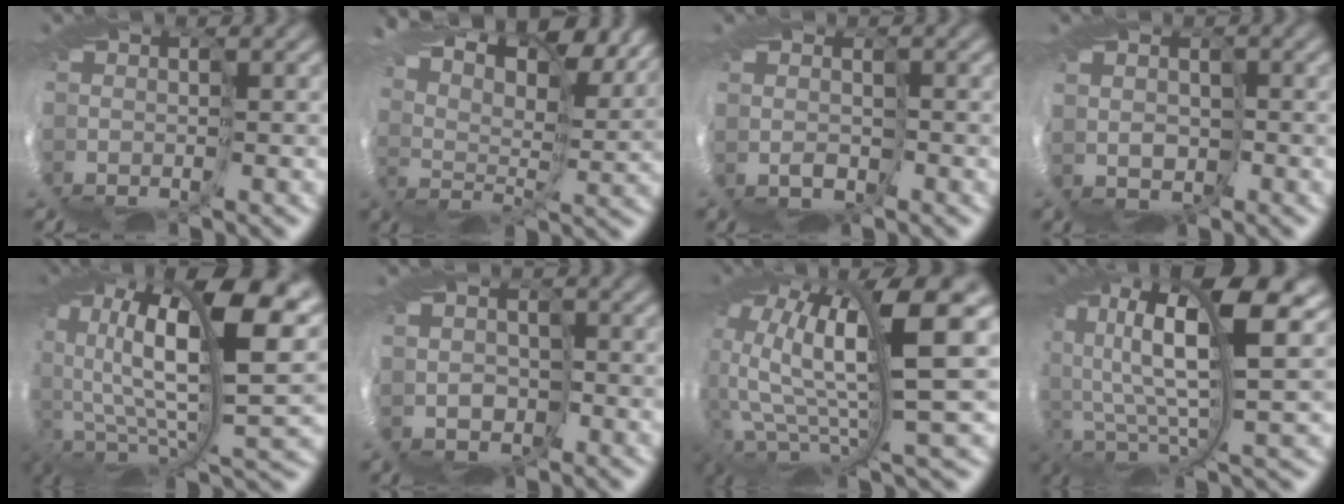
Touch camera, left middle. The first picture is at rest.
{"total": 13.8, "force": [12.0, 2.2, 6.5], "torque": [-0.147, 0.043, 0.167]}
{"total": 2.1, "force": [1.7, -0.5, -1.2], "torque": [0.022, 0.001, 0.028]}
{"total": 2.3, "force": [2.1, 0.9, -0.4], "torque": [0.004, 0.002, 0.030]}
{"total": 14.8, "force": [5.2, 5.4, 12.7], "torque": [-0.239, -0.012, 0.115]}
{"total": 1.7, "force": [1.1, 1.2, -0.5], "torque": [0.014, 0.003, 0.003]}
{"total": 10.8, "force": [4.3, 1.1, 9.9], "torque": [-0.208, 0.002, 0.100]}
{"total": 12.5, "force": [5.6, 3.5, 10.6], "torque": [-0.226, 0.004, 0.114]}